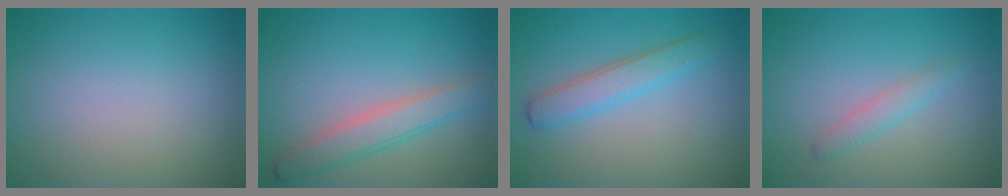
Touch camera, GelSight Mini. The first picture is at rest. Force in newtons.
{"total": 3.5, "press": 3.5, "slide": 0.2}
{"total": 2.8, "press": 2.8, "slide": 0.1}
{"total": 1.4, "press": 1.4, "slide": 0.1}